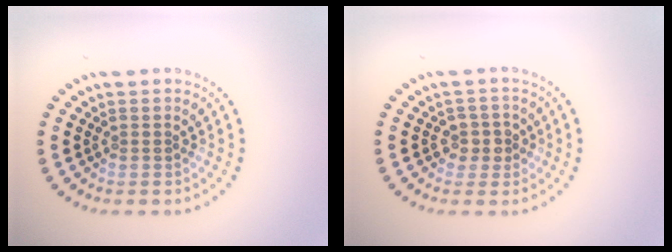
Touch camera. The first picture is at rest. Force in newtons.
{"total": 1.7, "press": 1.7, "slide": 0.4}